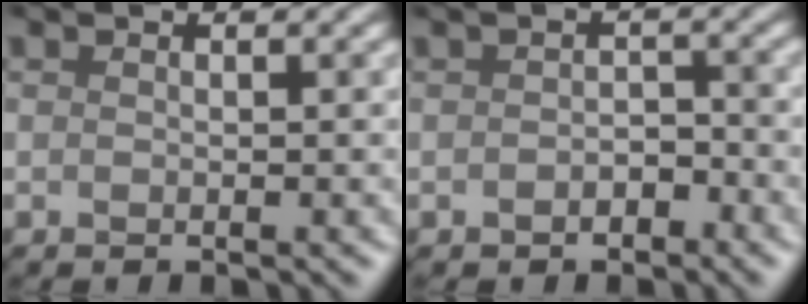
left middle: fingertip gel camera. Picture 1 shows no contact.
{"total": 1.3, "force": [-1.1, 0.5, 0.5], "torque": [-0.018, -0.001, -0.017]}